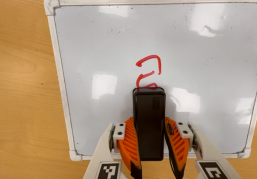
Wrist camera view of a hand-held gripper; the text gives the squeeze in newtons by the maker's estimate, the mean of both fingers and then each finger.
{"total": 8.2, "left": 6.5, "right": 9.9}